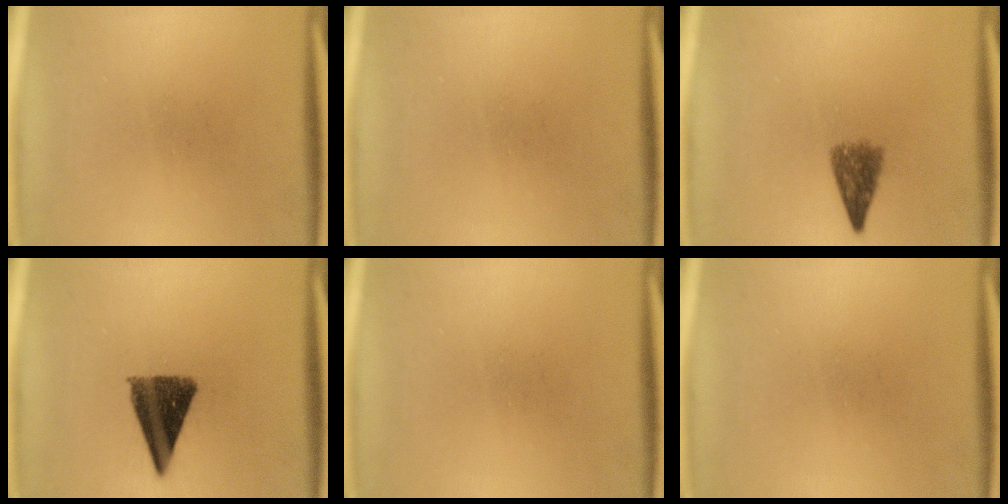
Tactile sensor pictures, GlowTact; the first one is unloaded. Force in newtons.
{"total": 0.0}
{"total": 4.0}
{"total": 10.4}
{"total": 0.0}
{"total": 0.0}